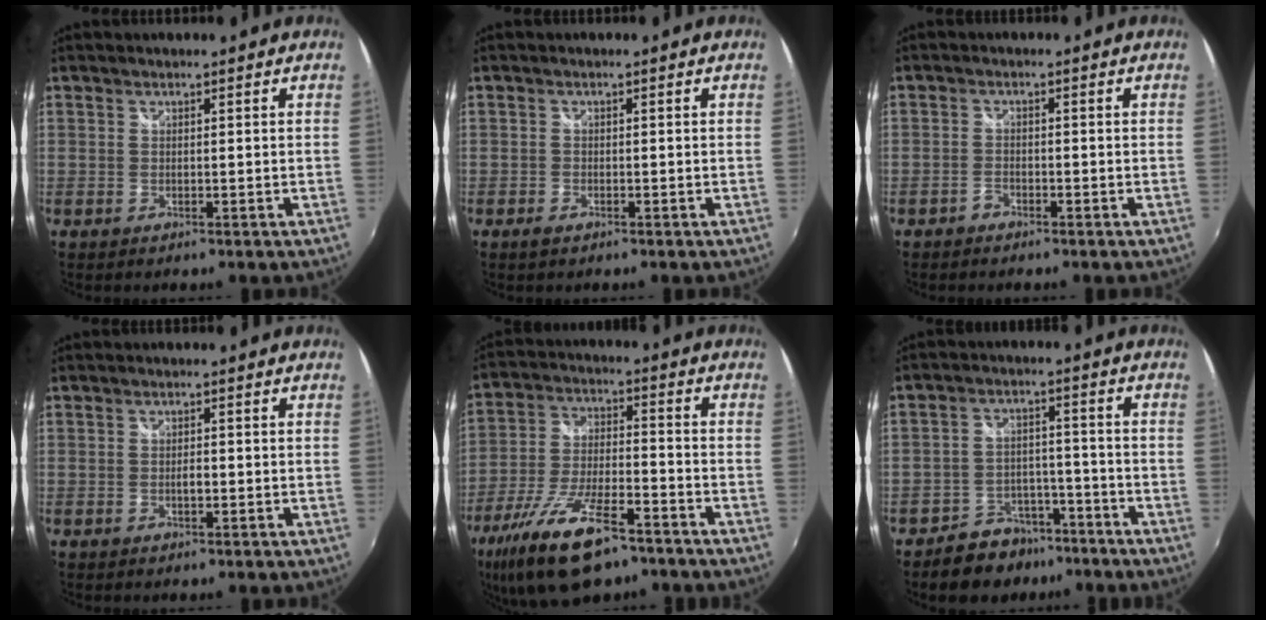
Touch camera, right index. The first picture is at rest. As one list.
[{"total": 1.1, "force": [-0.8, 0.5, 0.6], "torque": [-0.012, -0.002, -0.016]}, {"total": 1.7, "force": [-1.4, 0.8, 0.4], "torque": [-0.014, 0.001, -0.028]}, {"total": 1.4, "force": [-0.4, 0.6, 1.2], "torque": [-0.022, 0.002, -0.008]}, {"total": 18.3, "force": [-12.1, 6.2, 12.2], "torque": [-0.254, -0.037, -0.213]}, {"total": 8.5, "force": [-6.6, 5.1, 1.3], "torque": [-0.032, 0.026, -0.091]}]